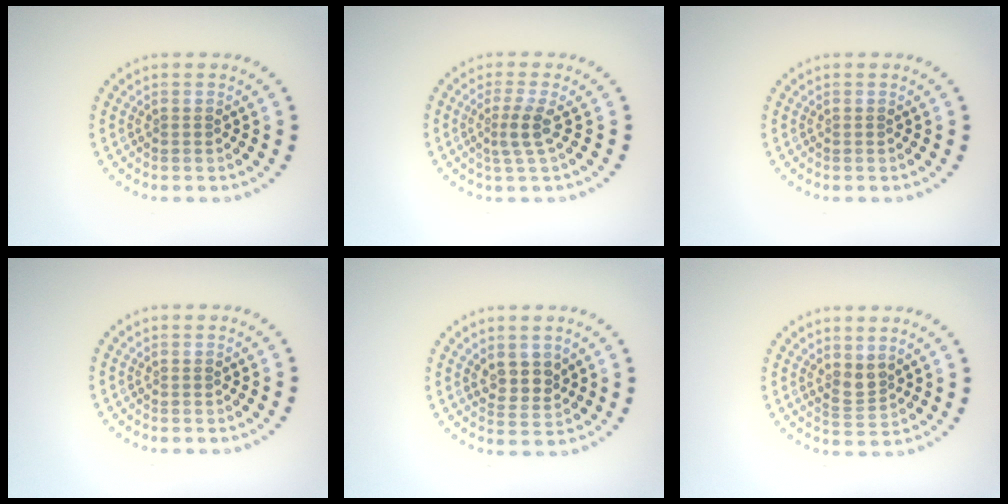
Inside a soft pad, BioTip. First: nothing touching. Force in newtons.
{"total": 2.0, "press": 1.4, "slide": 1.4}
{"total": 0.0}
{"total": 0.0}
{"total": 2.4, "press": 2.2, "slide": 1.0}
{"total": 2.0, "press": 1.6, "slide": 1.2}